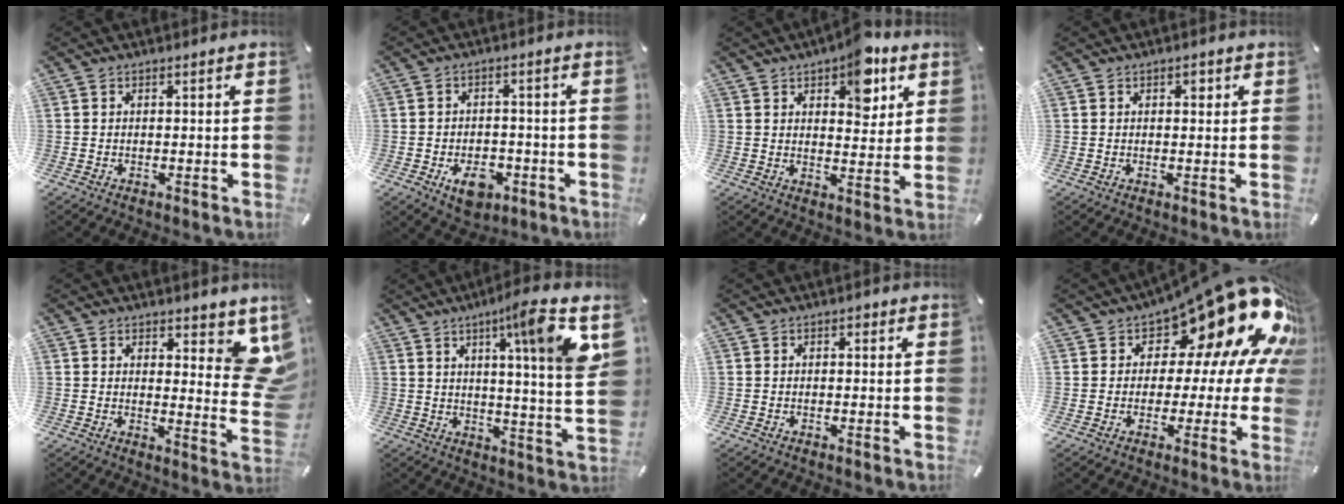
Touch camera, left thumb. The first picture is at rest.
{"total": 7.7, "force": [-3.2, 5.0, 4.9], "torque": [-0.083, 0.005, -0.059]}
{"total": 10.7, "force": [6.1, 5.7, 6.6], "torque": [-0.072, -0.026, 0.102]}
{"total": 1.8, "force": [0.8, 1.1, 1.3], "torque": [-0.019, 0.002, 0.011]}
{"total": 10.1, "force": [5.3, 4.9, 7.0], "torque": [-0.060, -0.042, 0.092]}
{"total": 14.4, "force": [7.5, 0.2, 12.3], "torque": [-0.182, -0.044, 0.102]}
{"total": 0.6, "force": [0.1, 0.5, 0.3], "torque": [-0.005, 0.005, 0.000]}
{"total": 20.1, "force": [11.6, 9.6, 13.4], "torque": [-0.183, -0.088, 0.193]}